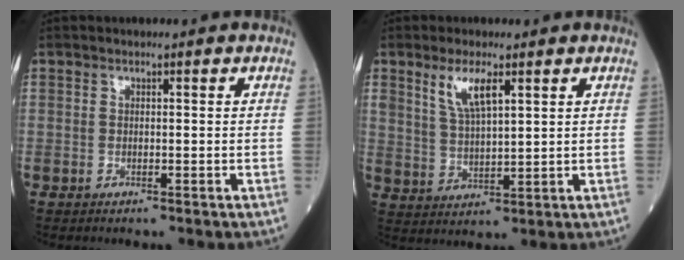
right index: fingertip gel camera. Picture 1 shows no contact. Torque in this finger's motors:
{"motor_torque": [0.08, 0.04, 0.12, 0.06]}